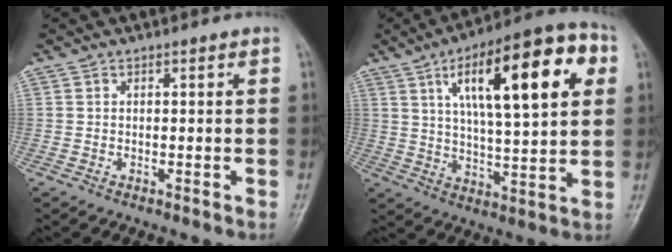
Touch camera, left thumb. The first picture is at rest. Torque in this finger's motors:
{"motor_torque": [0.87, 0.89, 1.93, -0.83, 0.38]}